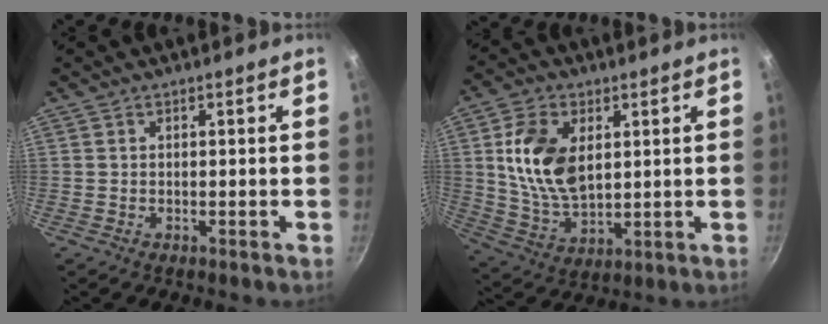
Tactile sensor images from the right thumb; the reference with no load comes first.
{"total": 13.8, "force": [3.2, 8.5, 10.4], "torque": [-0.178, -0.017, 0.069]}